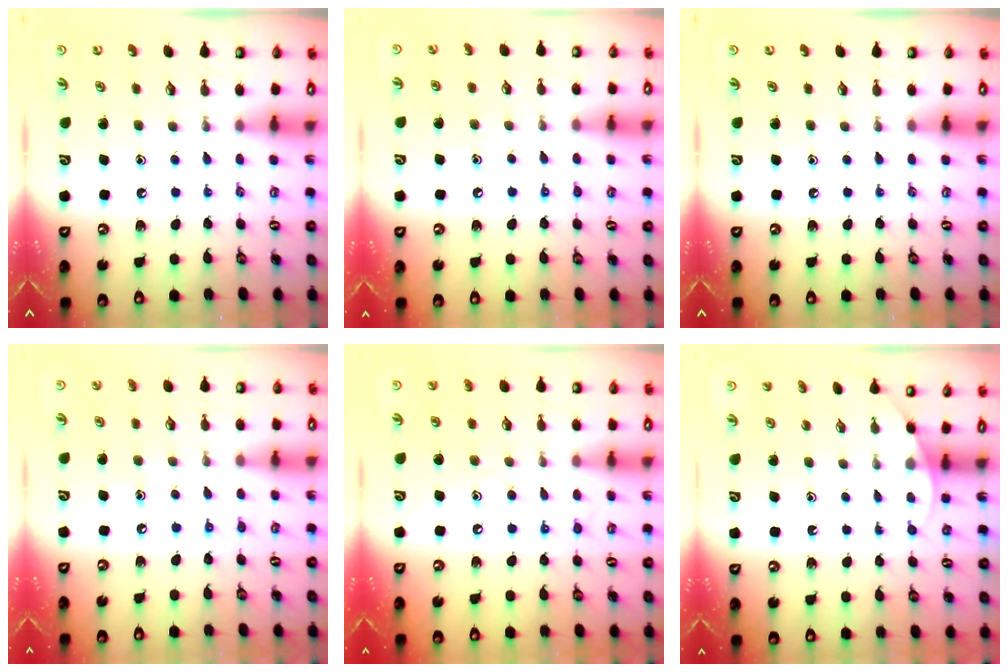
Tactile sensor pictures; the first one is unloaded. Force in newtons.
{"total": 5.9, "press": 5.8, "slide": 0.8}
{"total": 0.0}
{"total": 5.9, "press": 5.9, "slide": 0.5}
{"total": 9.0, "press": 9.0, "slide": 0.8}
{"total": 4.6, "press": 4.5, "slide": 0.4}